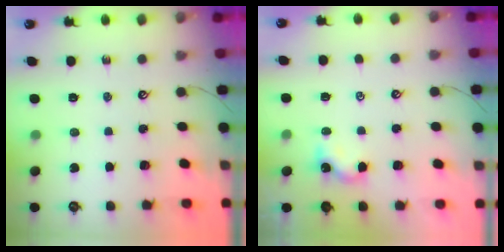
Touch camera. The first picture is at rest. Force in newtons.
{"total": 0.8, "press": 0.7, "slide": 0.4}